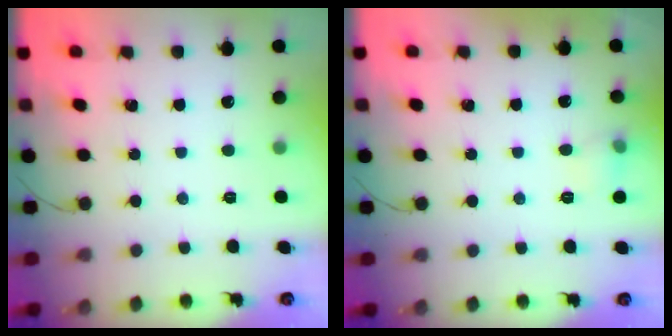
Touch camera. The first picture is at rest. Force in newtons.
{"total": 6.6, "press": 6.2, "slide": 2.1}